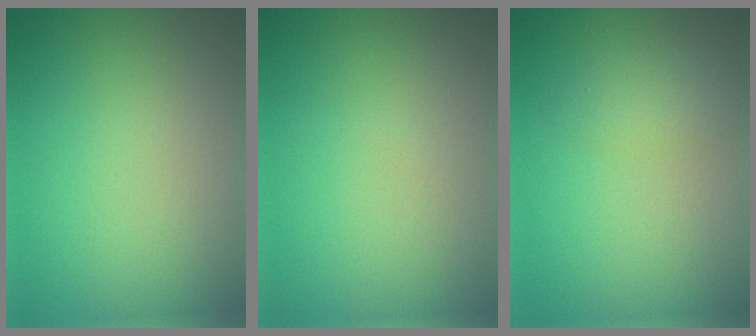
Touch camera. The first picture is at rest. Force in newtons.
{"total": 0.0}
{"total": 1.9, "press": 1.9, "slide": 0.1}